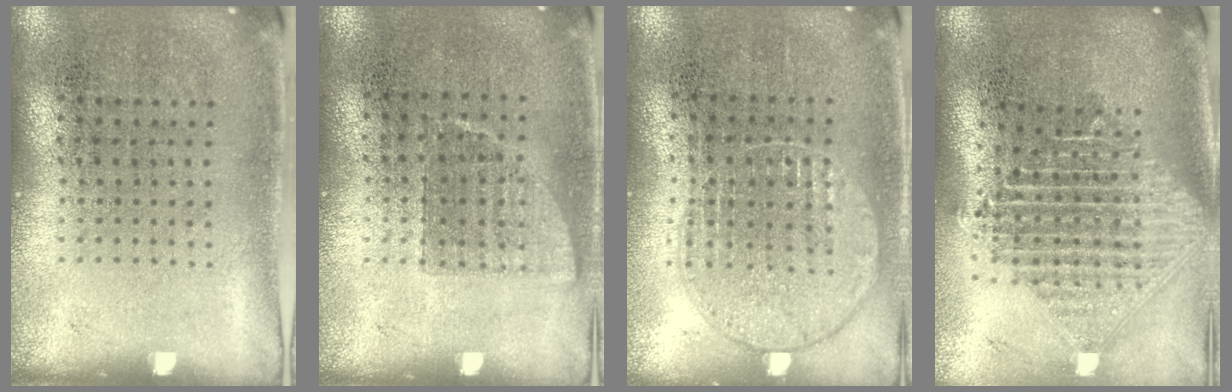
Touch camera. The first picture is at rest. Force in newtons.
{"total": 0.8, "press": 0.7, "slide": 0.4}
{"total": 1.0, "press": 0.9, "slide": 0.3}
{"total": 2.3, "press": 1.8, "slide": 1.4}